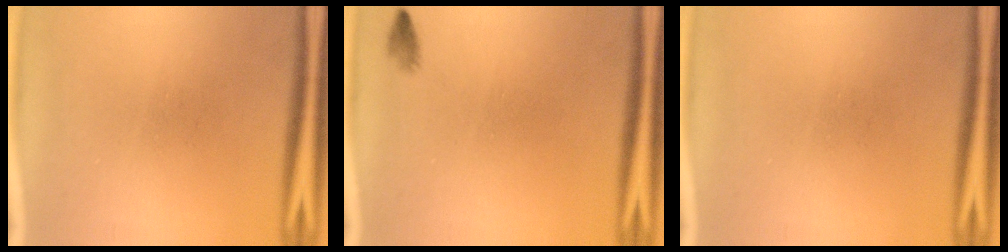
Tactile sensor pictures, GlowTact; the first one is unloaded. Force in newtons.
{"total": 0.8}
{"total": 0.0}